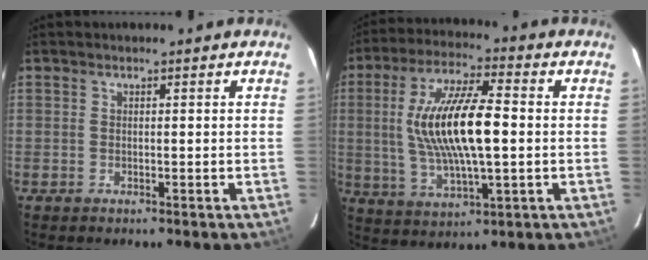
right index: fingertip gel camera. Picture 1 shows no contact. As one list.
[{"total": 16.2, "force": [0.6, 4.8, 15.5], "torque": [-0.297, 0.006, 0.017]}]